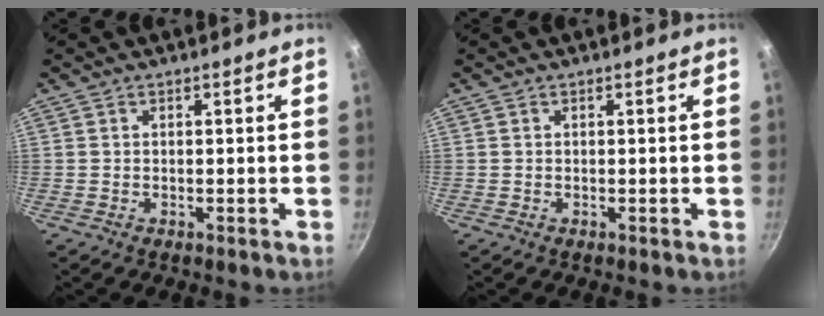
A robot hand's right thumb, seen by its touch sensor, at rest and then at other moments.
{"total": 0.0}